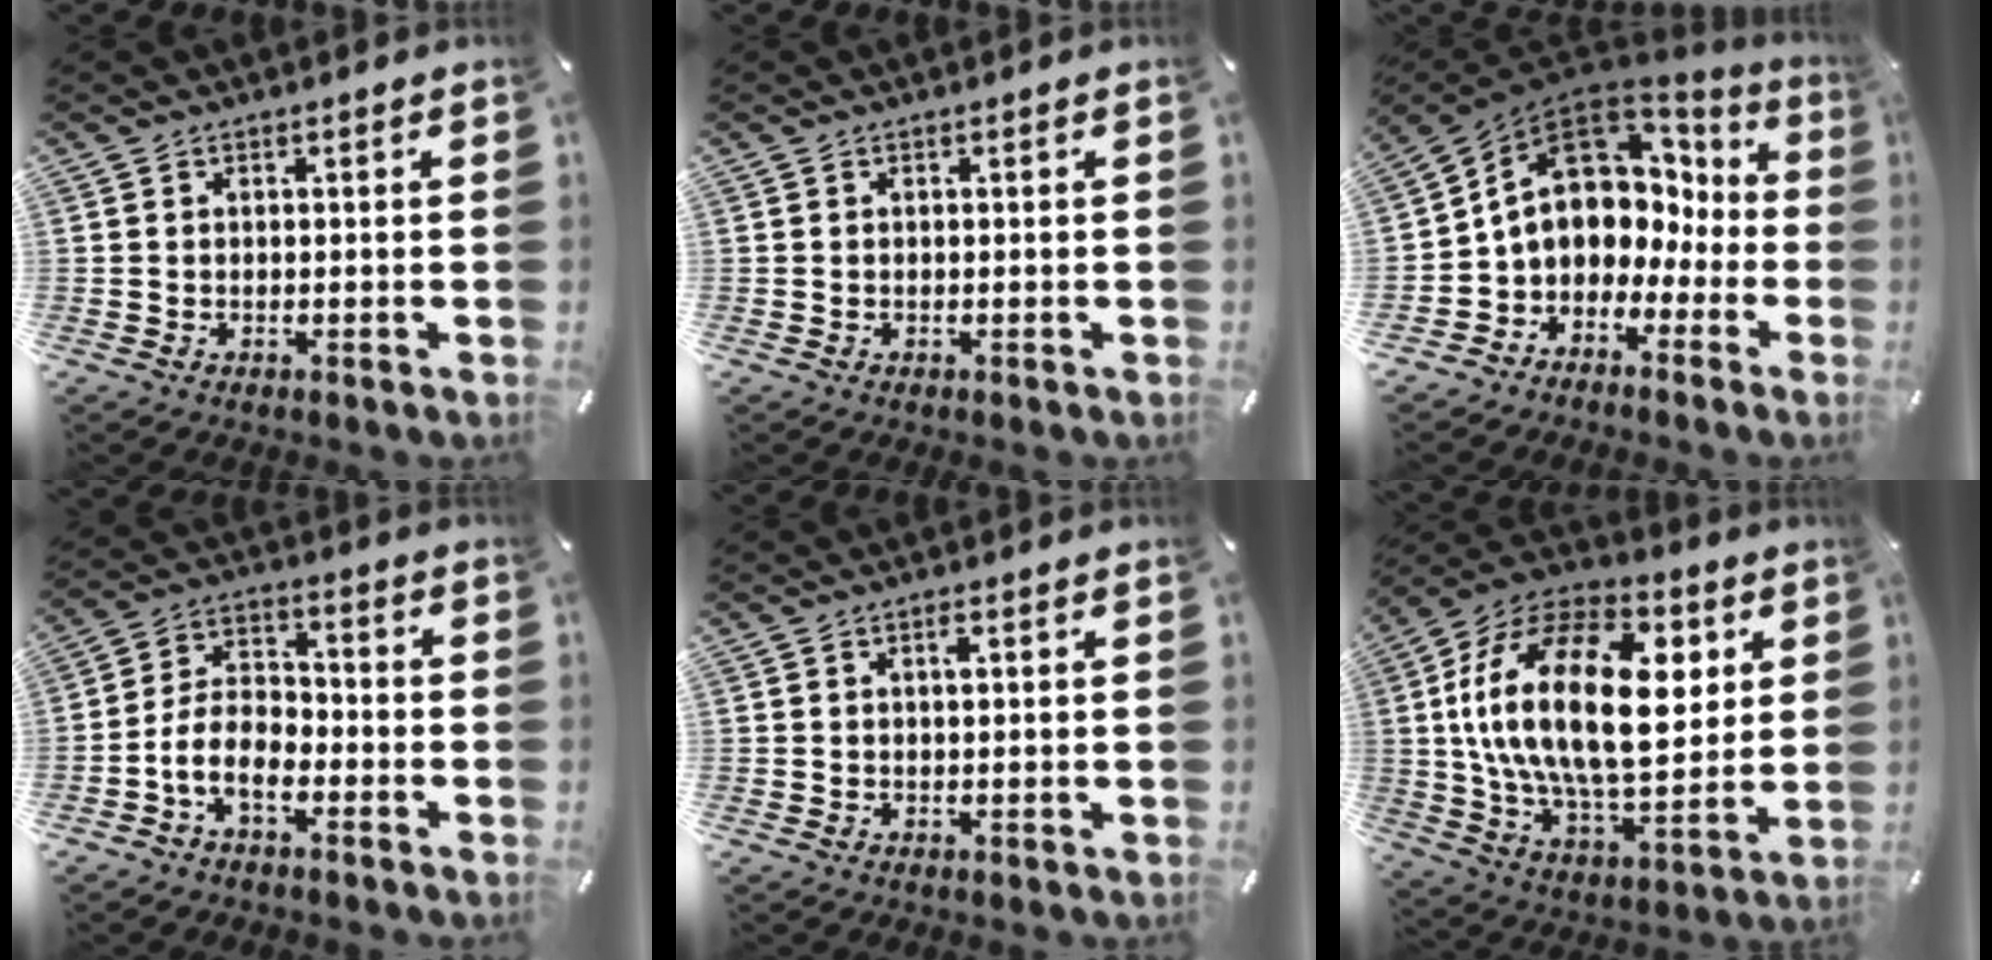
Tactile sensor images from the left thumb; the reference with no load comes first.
{"total": 0.0}
{"total": 11.6, "force": [1.8, 9.6, 6.2], "torque": [-0.109, -0.012, 0.033]}
{"total": 8.7, "force": [-4.9, 5.0, 5.2], "torque": [-0.114, 0.014, -0.093]}
{"total": 1.5, "force": [0.5, 0.5, 1.3], "torque": [-0.019, 0.000, 0.005]}
{"total": 27.9, "force": [4.7, 15.7, 22.5], "torque": [-0.439, -0.010, 0.073]}